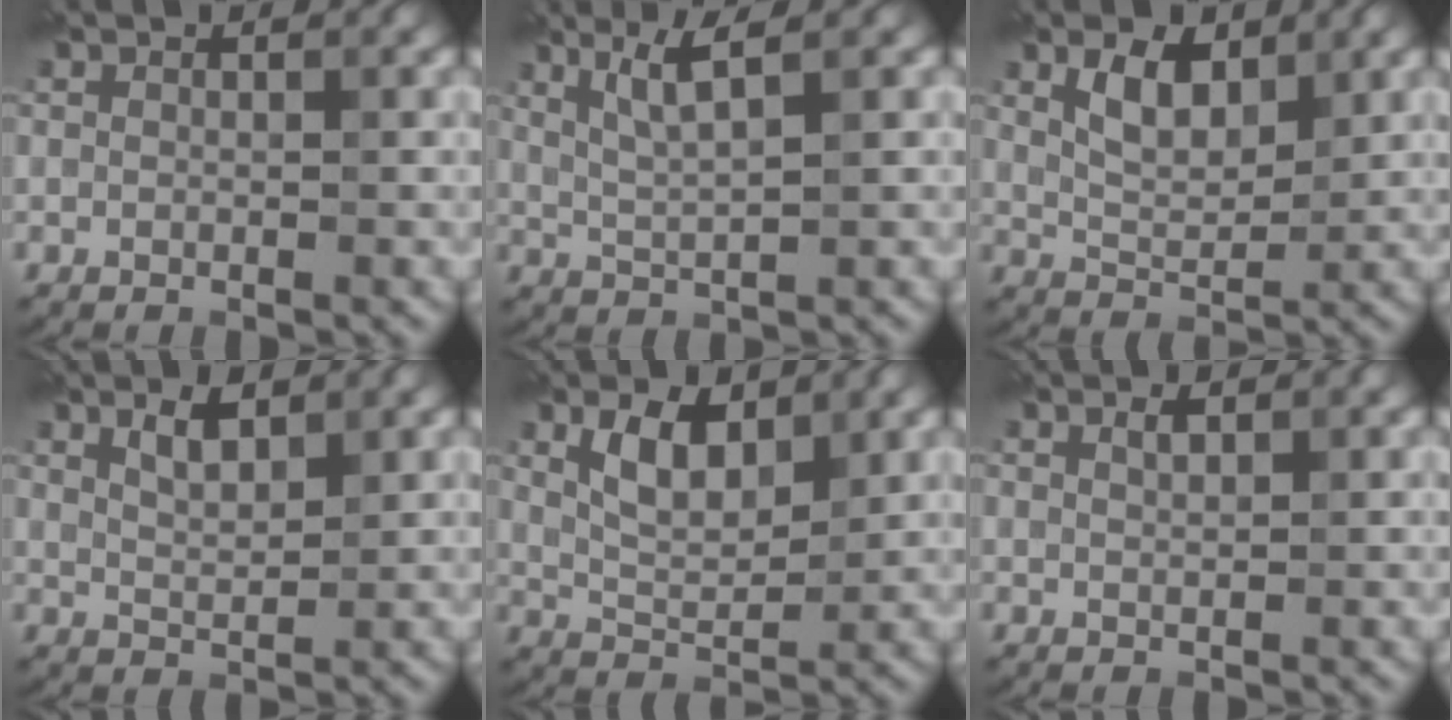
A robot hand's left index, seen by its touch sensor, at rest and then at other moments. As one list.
[{"total": 3.0, "force": [1.7, 0.3, 2.5], "torque": [-0.047, 0.007, 0.034]}, {"total": 3.5, "force": [1.8, 1.7, 2.4], "torque": [-0.048, 0.006, 0.035]}, {"total": 2.0, "force": [1.5, 0.6, 1.2], "torque": [-0.025, 0.005, 0.028]}, {"total": 3.8, "force": [2.0, 1.9, 2.7], "torque": [-0.054, 0.006, 0.037]}, {"total": 0.7, "force": [0.6, 0.1, 0.3], "torque": [-0.010, 0.004, 0.012]}]